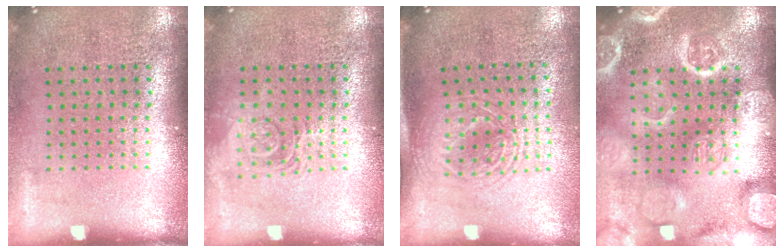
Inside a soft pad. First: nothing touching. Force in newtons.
{"total": 1.2, "press": 1.2, "slide": 0.2}
{"total": 1.7, "press": 1.3, "slide": 1.0}
{"total": 4.5, "press": 4.5, "slide": 0.6}